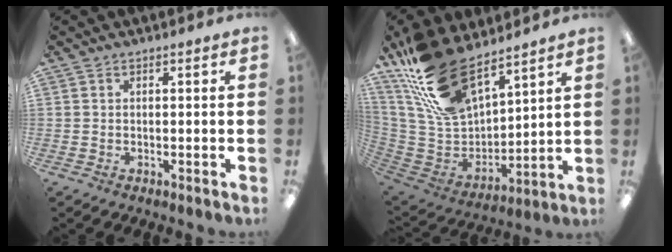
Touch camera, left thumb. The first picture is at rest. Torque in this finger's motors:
{"motor_torque": [0.42, 0.42, 1.28, -1.49, 0.27]}